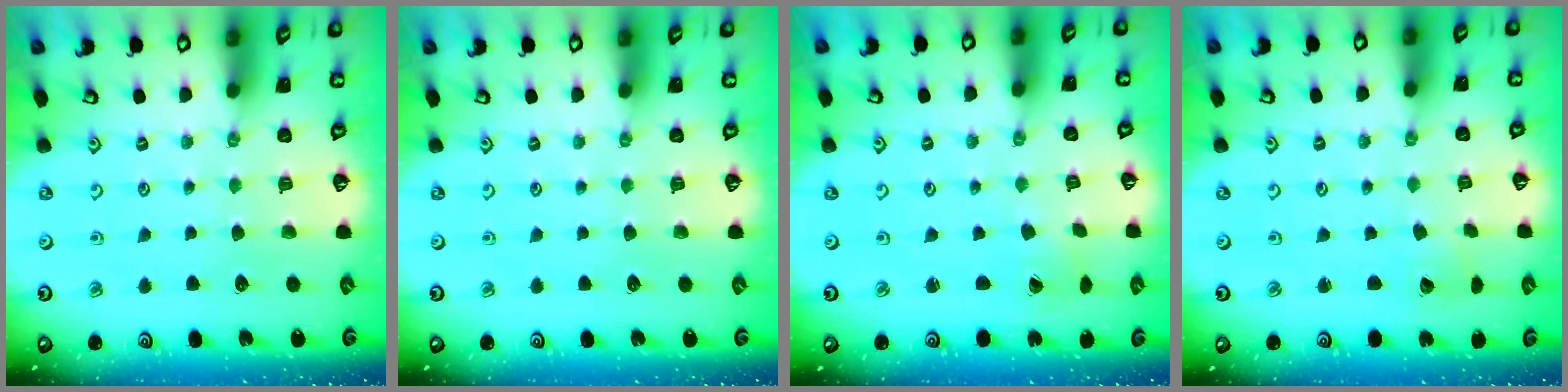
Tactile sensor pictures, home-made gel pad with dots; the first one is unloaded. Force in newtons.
{"total": 0.0}
{"total": 1.2, "press": 1.1, "slide": 0.4}
{"total": 1.8, "press": 1.7, "slide": 0.3}